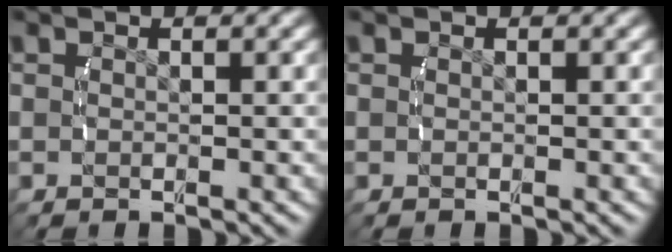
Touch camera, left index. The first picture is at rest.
{"total": 0.0}